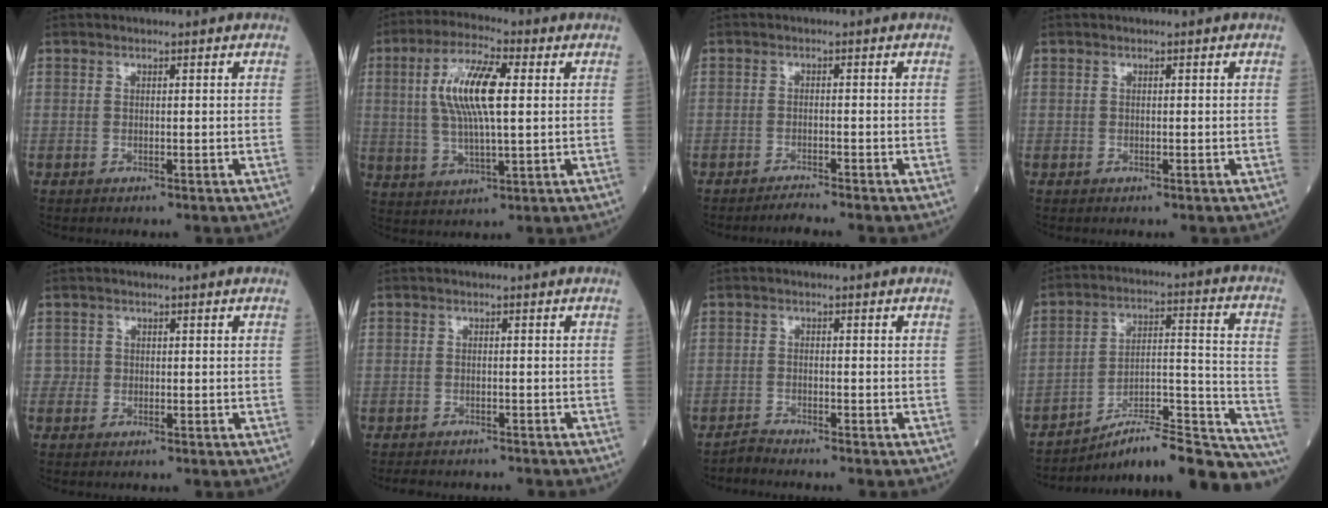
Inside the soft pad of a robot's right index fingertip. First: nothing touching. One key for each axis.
{"total": 11.4, "fx": 2.2, "fy": 2.7, "fz": 10.8, "tx": -0.222, "ty": 0.010, "tz": 0.040}
{"total": 2.2, "fx": -2.1, "fy": -0.7, "fz": 0.4, "tx": -0.010, "ty": -0.008, "tz": -0.038}
{"total": 0.0}
{"total": 0.8, "fx": 0.0, "fy": 0.8, "fz": -0.2, "tx": 0.009, "ty": 0.007, "tz": -0.002}
{"total": 5.4, "fx": -4.9, "fy": 1.7, "fz": 1.3, "tx": -0.014, "ty": -0.002, "tz": -0.068}
{"total": 1.9, "fx": -1.8, "fy": -0.5, "fz": -0.2, "tx": 0.001, "ty": -0.008, "tz": -0.037}
{"total": 23.2, "fx": -21.4, "fy": 2.1, "fz": 8.8, "tx": -0.065, "ty": 0.035, "tz": -0.311}